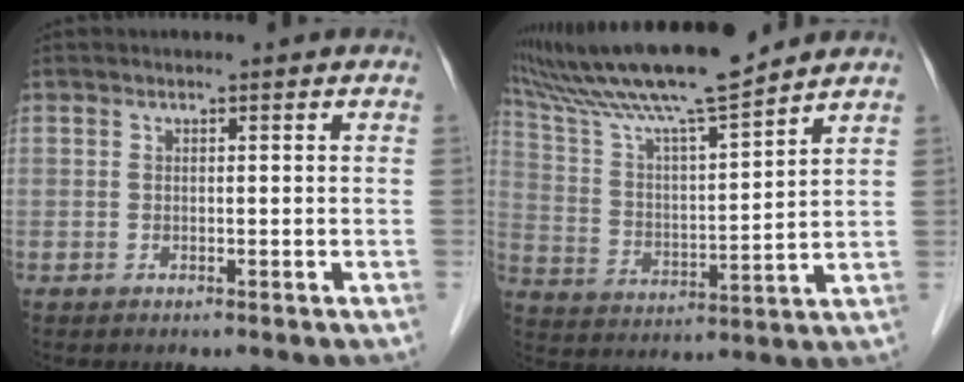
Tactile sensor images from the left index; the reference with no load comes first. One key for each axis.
{"total": 16.7, "fx": 14.4, "fy": -0.2, "fz": 8.5, "tx": -0.158, "ty": 0.003, "tz": 0.255}